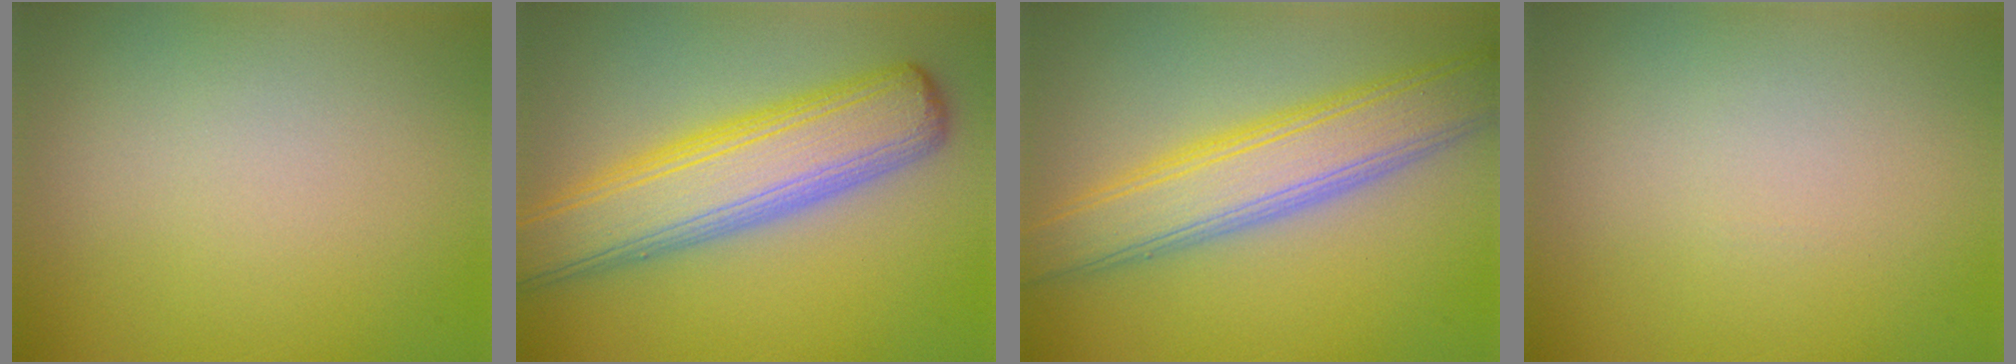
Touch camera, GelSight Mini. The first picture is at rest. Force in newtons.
{"total": 8.3, "press": 8.3, "slide": 0.3}
{"total": 6.9, "press": 6.9, "slide": 0.1}
{"total": 0.0}